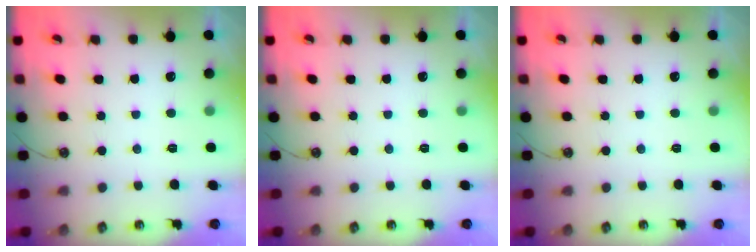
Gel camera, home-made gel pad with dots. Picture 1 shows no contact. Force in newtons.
{"total": 0.0}
{"total": 0.0}